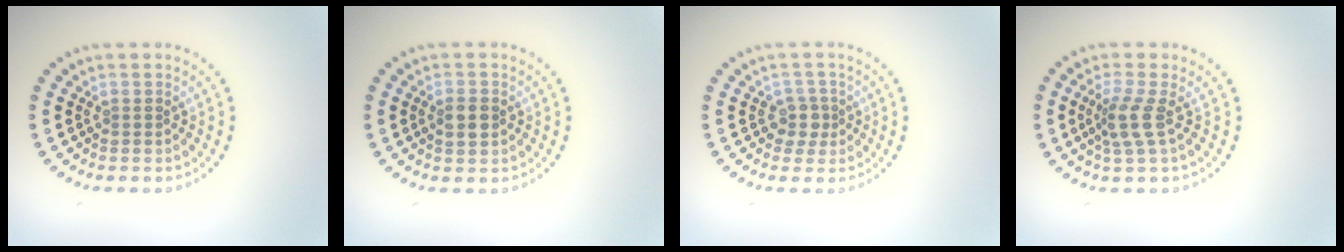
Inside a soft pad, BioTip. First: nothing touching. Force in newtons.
{"total": 2.1, "press": 2.1, "slide": 0.0}
{"total": 1.9, "press": 1.5, "slide": 1.2}
{"total": 2.5, "press": 1.9, "slide": 1.7}